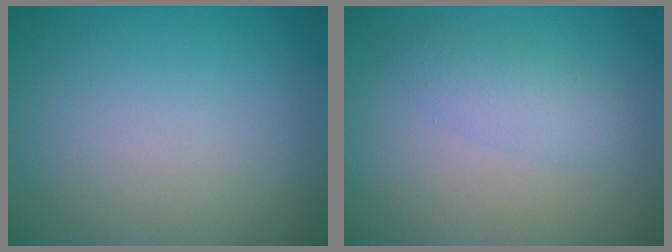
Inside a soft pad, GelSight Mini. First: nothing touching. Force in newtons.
{"total": 2.2, "press": 2.2, "slide": 0.1}